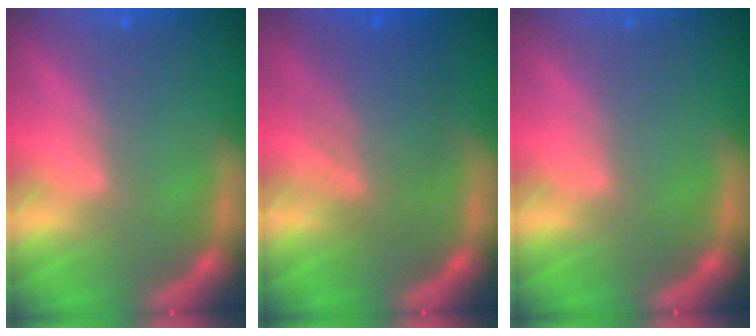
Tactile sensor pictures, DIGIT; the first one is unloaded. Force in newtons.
{"total": 6.1}
{"total": 0.0}